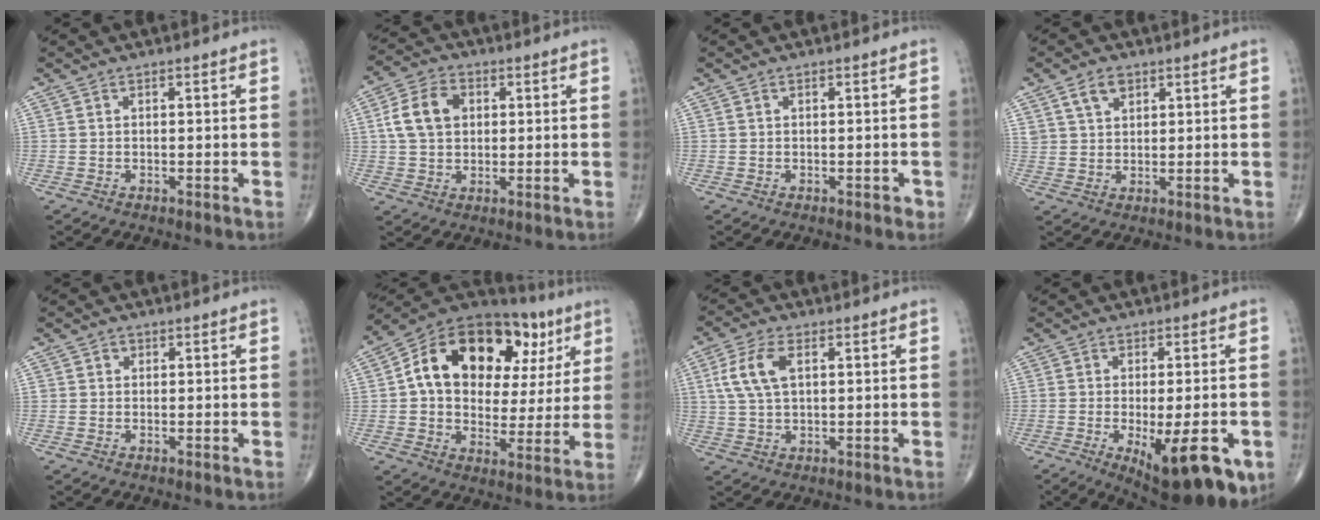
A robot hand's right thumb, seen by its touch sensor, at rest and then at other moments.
{"total": 9.3, "force": [1.9, 6.8, 6.2], "torque": [-0.106, 0.010, 0.029]}
{"total": 0.9, "force": [-0.3, 0.6, 0.6], "torque": [-0.002, 0.001, -0.004]}
{"total": 4.6, "force": [2.5, 2.9, 2.5], "torque": [-0.034, -0.009, 0.049]}
{"total": 1.1, "force": [0.3, 1.0, 0.2], "torque": [0.006, 0.001, 0.002]}
{"total": 24.8, "force": [7.5, 15.7, 17.6], "torque": [-0.225, 0.031, 0.116]}
{"total": 7.6, "force": [2.1, 3.9, 6.1], "torque": [-0.137, 0.007, 0.042]}
{"total": 16.7, "force": [-6.3, 6.0, 14.3], "torque": [-0.160, -0.010, -0.075]}